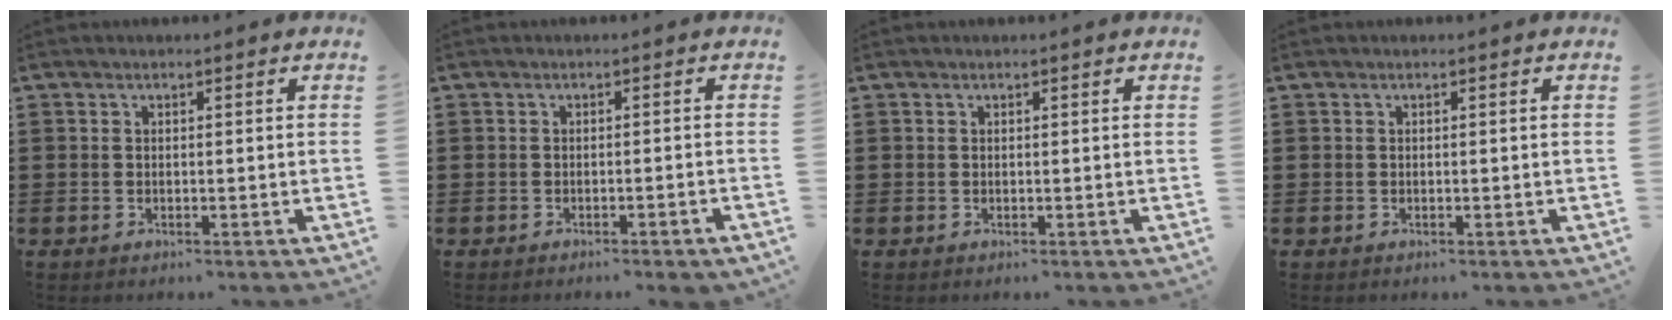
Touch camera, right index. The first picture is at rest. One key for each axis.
{"total": 0.9, "fx": -0.8, "fy": 0.0, "fz": 0.3, "tx": -0.008, "ty": -0.001, "tz": -0.016}
{"total": 0.0}
{"total": 0.0}